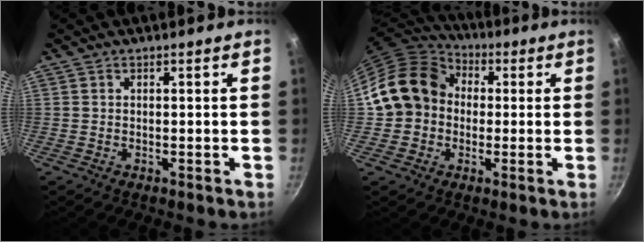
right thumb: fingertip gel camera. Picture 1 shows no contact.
{"total": 14.8, "force": [1.1, 12.6, 7.7], "torque": [-0.113, 0.036, 0.006]}